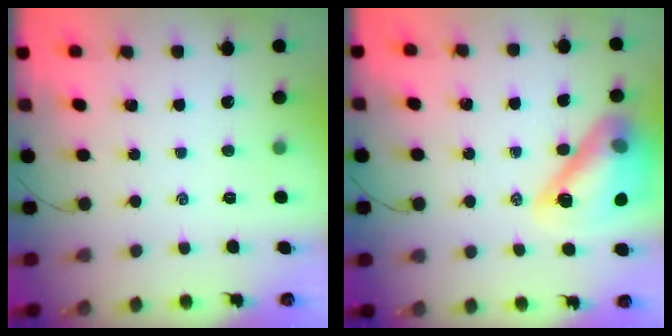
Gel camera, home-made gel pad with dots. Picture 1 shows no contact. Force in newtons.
{"total": 18.1, "press": 17.7, "slide": 3.8}